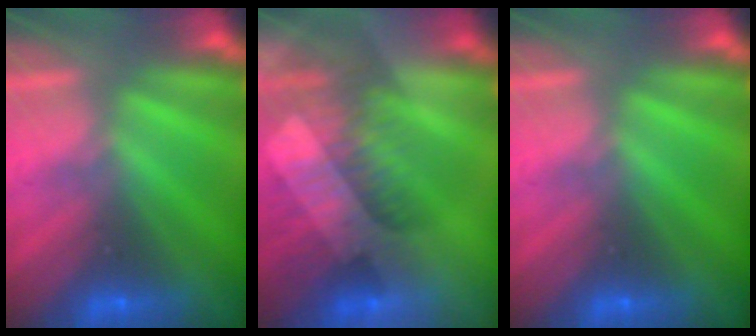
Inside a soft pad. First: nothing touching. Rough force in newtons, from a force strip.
{"total": 3.2}
{"total": 0.0}